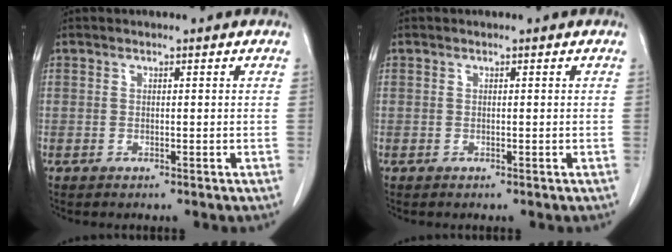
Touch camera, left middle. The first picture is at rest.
{"total": 0.0}